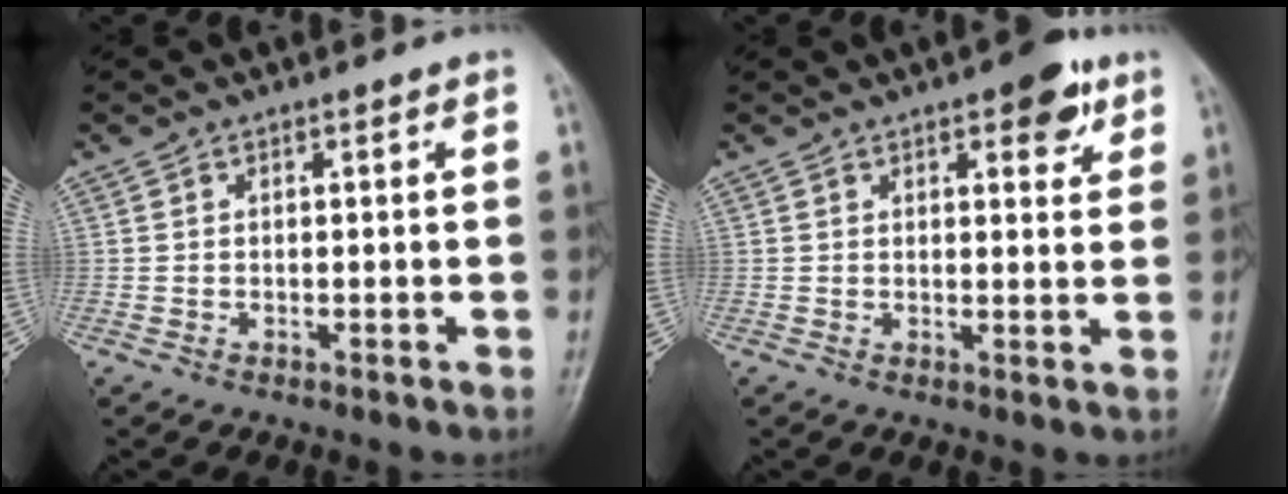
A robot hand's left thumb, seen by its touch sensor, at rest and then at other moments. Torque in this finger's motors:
{"motor_torque": [0.67, 0.46, 0.53, -0.29, 0.01]}